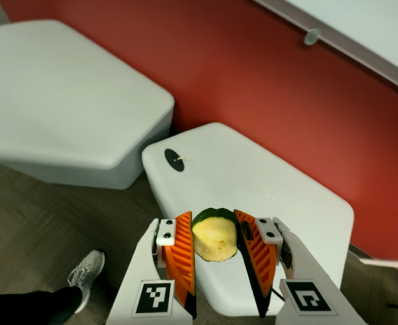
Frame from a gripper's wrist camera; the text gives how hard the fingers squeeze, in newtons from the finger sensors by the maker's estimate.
{"total": 11.8, "left": 12.2, "right": 11.3}